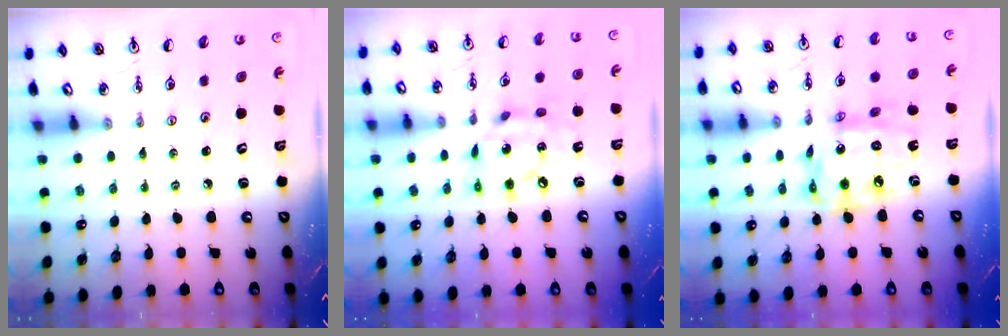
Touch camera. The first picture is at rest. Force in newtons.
{"total": 13.1, "press": 13.1, "slide": 1.4}
{"total": 15.1, "press": 14.9, "slide": 1.8}